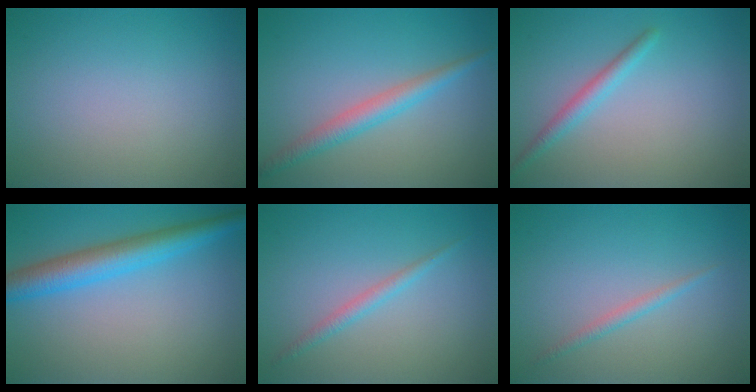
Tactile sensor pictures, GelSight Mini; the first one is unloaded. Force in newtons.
{"total": 2.6, "press": 2.6, "slide": 0.0}
{"total": 1.8, "press": 1.8, "slide": 0.0}
{"total": 4.9, "press": 4.9, "slide": 0.2}
{"total": 1.4, "press": 1.4, "slide": 0.1}
{"total": 1.1, "press": 1.1, "slide": 0.1}